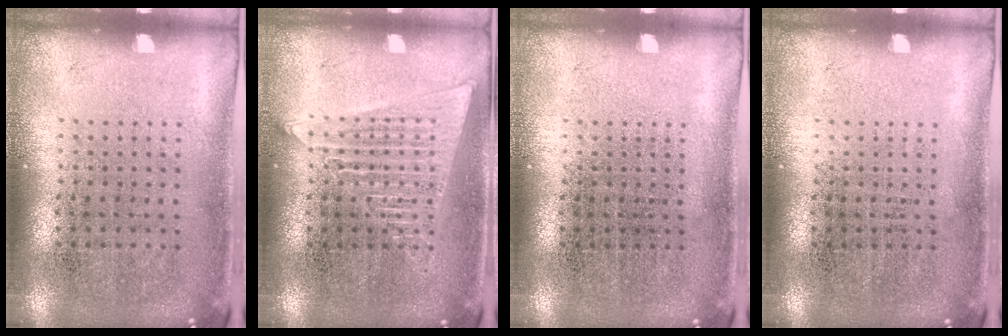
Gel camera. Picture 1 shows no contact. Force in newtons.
{"total": 2.2, "press": 2.2, "slide": 0.2}
{"total": 0.0}
{"total": 0.0}